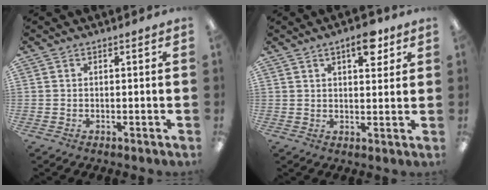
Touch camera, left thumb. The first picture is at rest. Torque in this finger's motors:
{"motor_torque": [-0.14, 0.08, -0.16, -0.27, 0.02]}